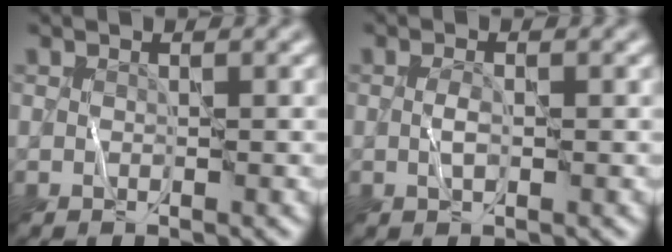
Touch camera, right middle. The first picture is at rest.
{"total": 1.2, "force": [-0.1, 0.4, 1.1], "torque": [-0.022, 0.001, -0.006]}